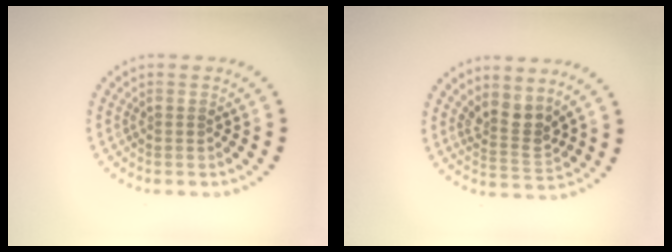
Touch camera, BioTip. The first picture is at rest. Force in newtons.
{"total": 2.9, "press": 2.2, "slide": 1.9}